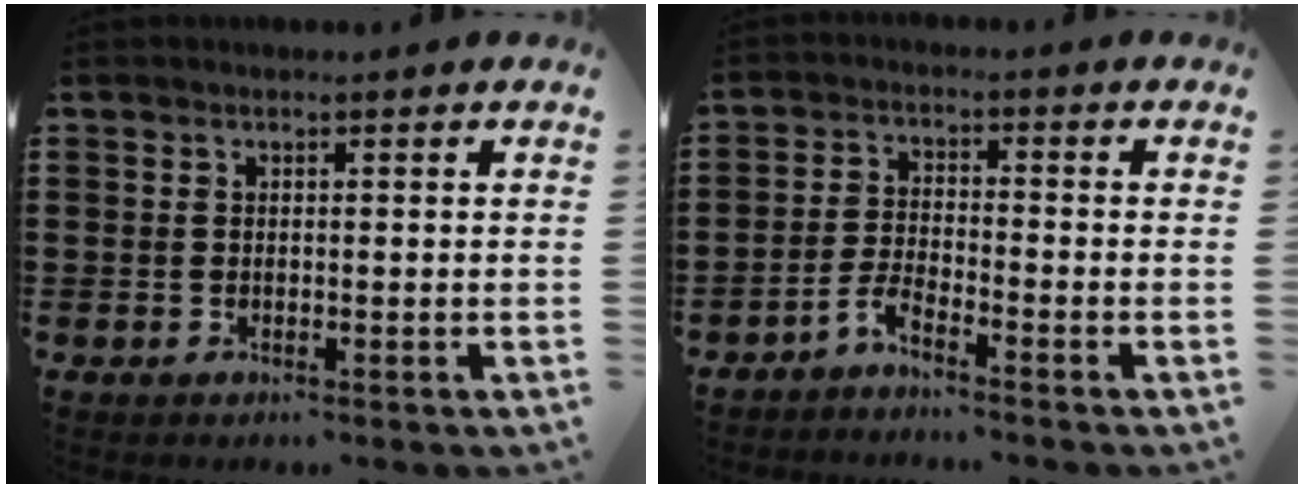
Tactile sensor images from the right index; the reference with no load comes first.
{"total": 3.2, "force": [-3.1, 0.0, 1.1], "torque": [-0.038, -0.001, -0.066]}